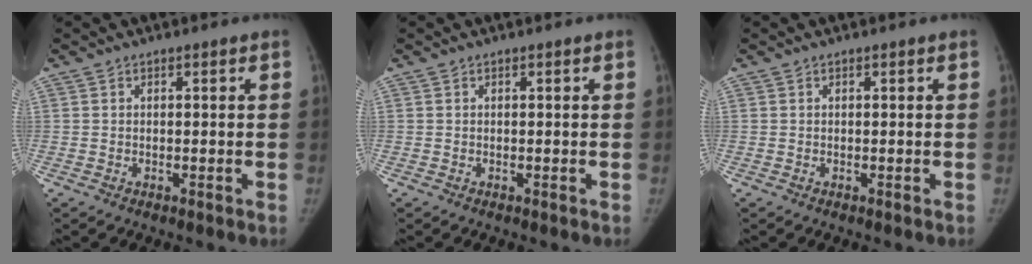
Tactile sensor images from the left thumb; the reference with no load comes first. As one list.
[{"total": 0.0}, {"total": 0.0}]